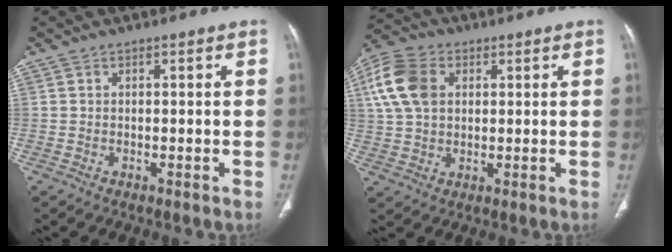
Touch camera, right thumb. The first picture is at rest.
{"total": 11.4, "force": [2.9, 8.0, 7.5], "torque": [-0.150, 0.012, 0.052]}